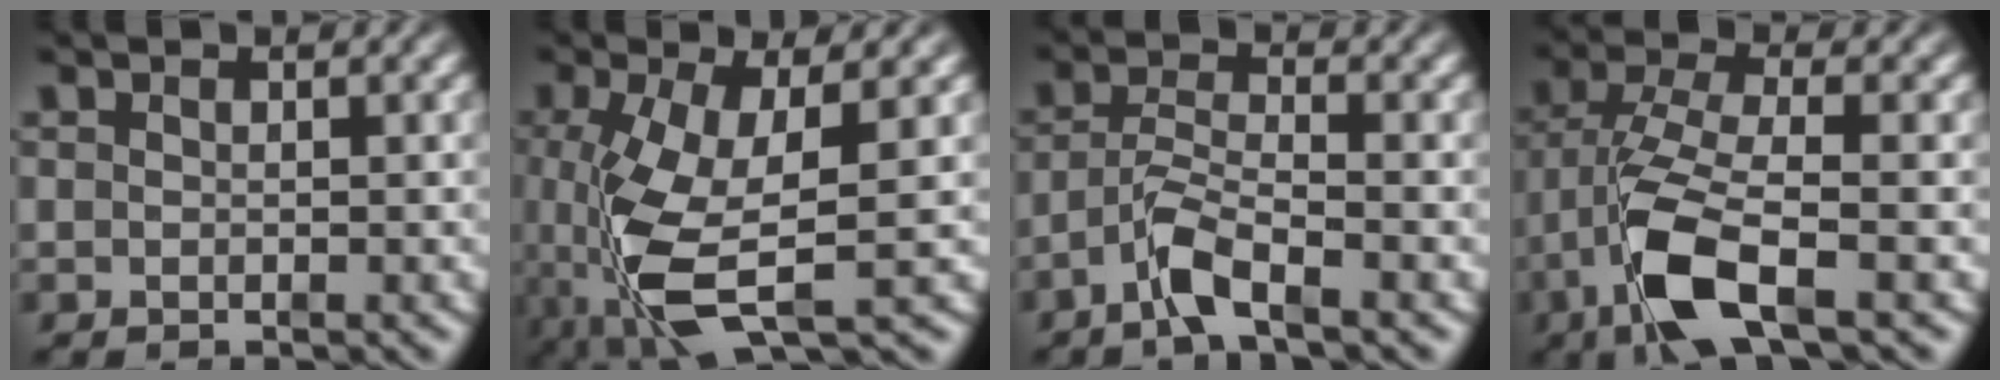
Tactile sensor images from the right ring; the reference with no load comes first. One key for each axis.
{"total": 9.6, "fx": -1.2, "fy": 4.4, "fz": 8.5, "tx": -0.184, "ty": -0.034, "tz": 0.007}
{"total": 3.5, "fx": -1.9, "fy": 1.0, "fz": 2.7, "tx": -0.056, "ty": -0.013, "tz": -0.032}
{"total": 6.9, "fx": -1.4, "fy": 2.8, "fz": 6.1, "tx": -0.134, "ty": -0.026, "tz": -0.011}